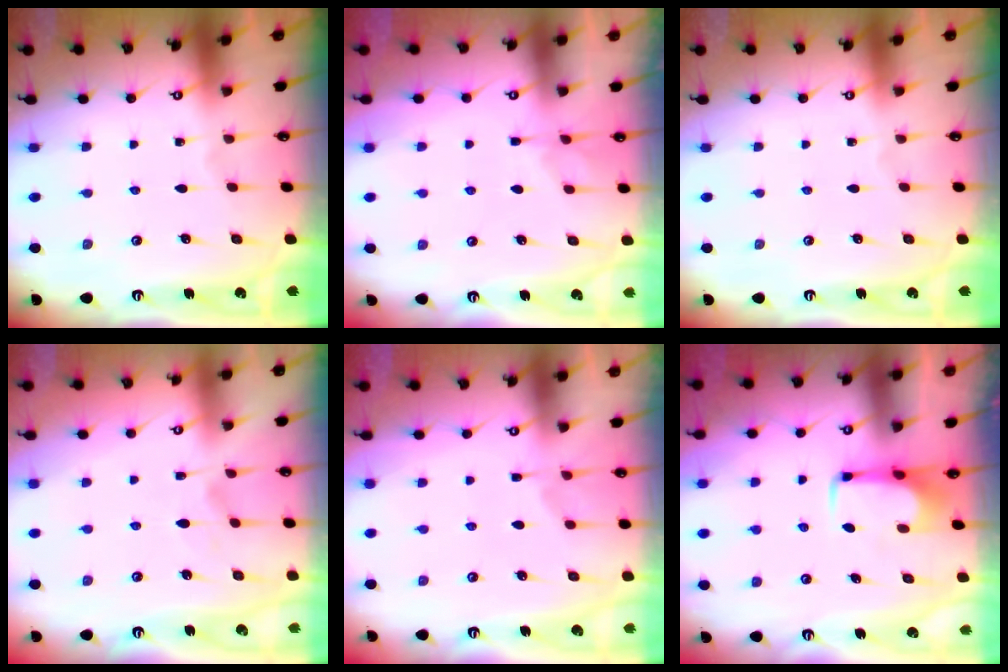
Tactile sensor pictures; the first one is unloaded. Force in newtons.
{"total": 5.8, "press": 5.7, "slide": 1.3}
{"total": 0.0}
{"total": 2.2, "press": 1.9, "slide": 1.1}
{"total": 4.1, "press": 3.9, "slide": 1.3}
{"total": 1.7, "press": 1.6, "slide": 0.5}